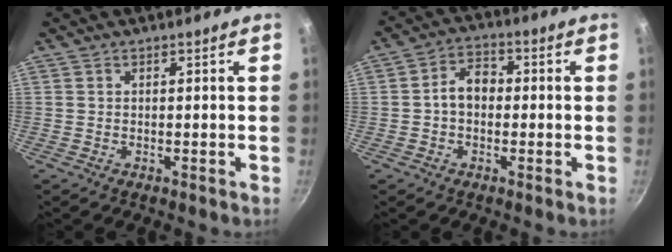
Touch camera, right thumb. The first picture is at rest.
{"total": 5.9, "force": [-0.3, 4.4, 4.0], "torque": [-0.041, 0.022, -0.016]}